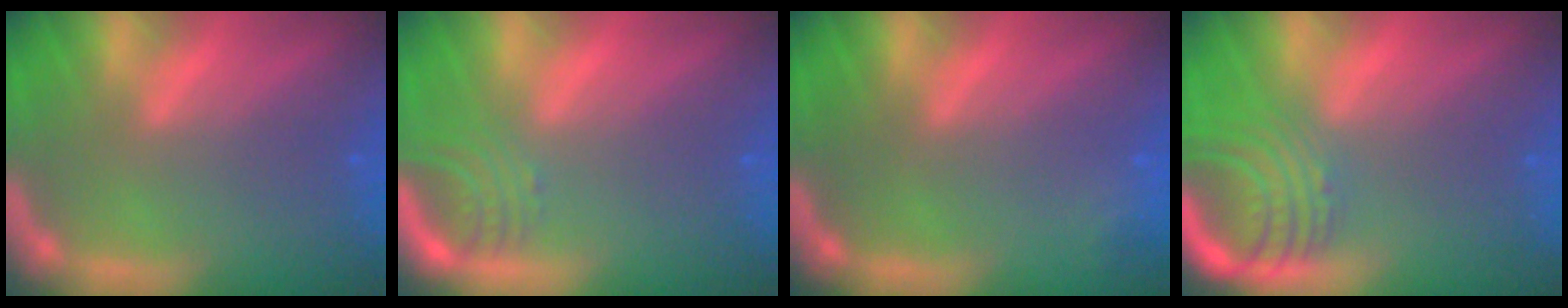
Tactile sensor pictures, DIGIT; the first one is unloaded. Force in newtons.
{"total": 3.0}
{"total": 0.9}
{"total": 7.1}